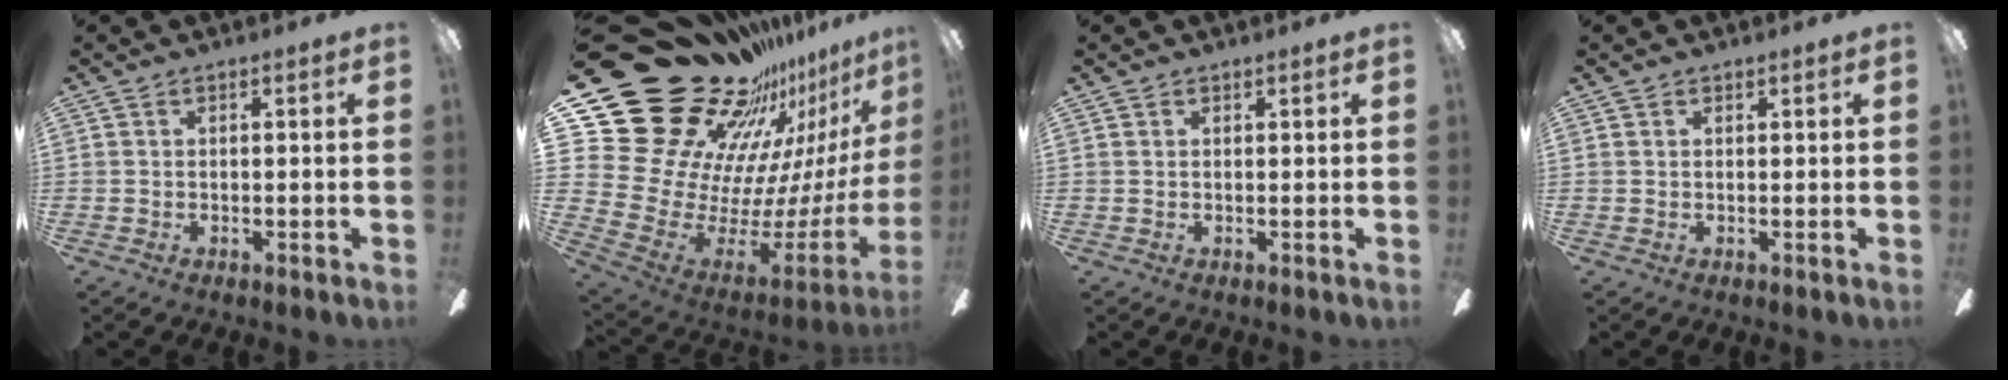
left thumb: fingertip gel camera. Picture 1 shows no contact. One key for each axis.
{"total": 32.7, "fx": 22.3, "fy": 17.5, "fz": 16.4, "tx": -0.233, "ty": -0.227, "tz": 0.479}
{"total": 0.5, "fx": 0.5, "fy": 0.2, "fz": 0.0, "tx": -0.001, "ty": 0.000, "tz": 0.010}
{"total": 0.7, "fx": 0.6, "fy": 0.3, "fz": 0.0, "tx": 0.000, "ty": 0.000, "tz": 0.011}